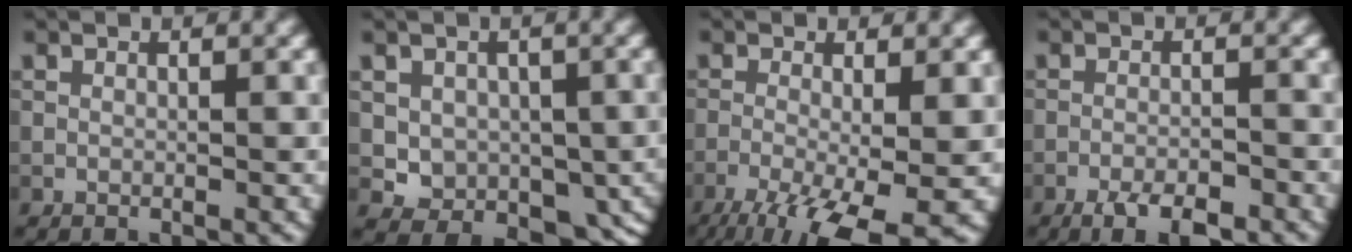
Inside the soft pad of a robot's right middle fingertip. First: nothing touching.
{"total": 7.9, "force": [-1.2, 6.8, 3.7], "torque": [-0.036, -0.010, -0.013]}
{"total": 9.3, "force": [-4.9, 2.7, 7.4], "torque": [-0.134, -0.028, -0.083]}
{"total": 4.1, "force": [-2.9, 1.0, 2.7], "torque": [-0.049, -0.003, -0.048]}